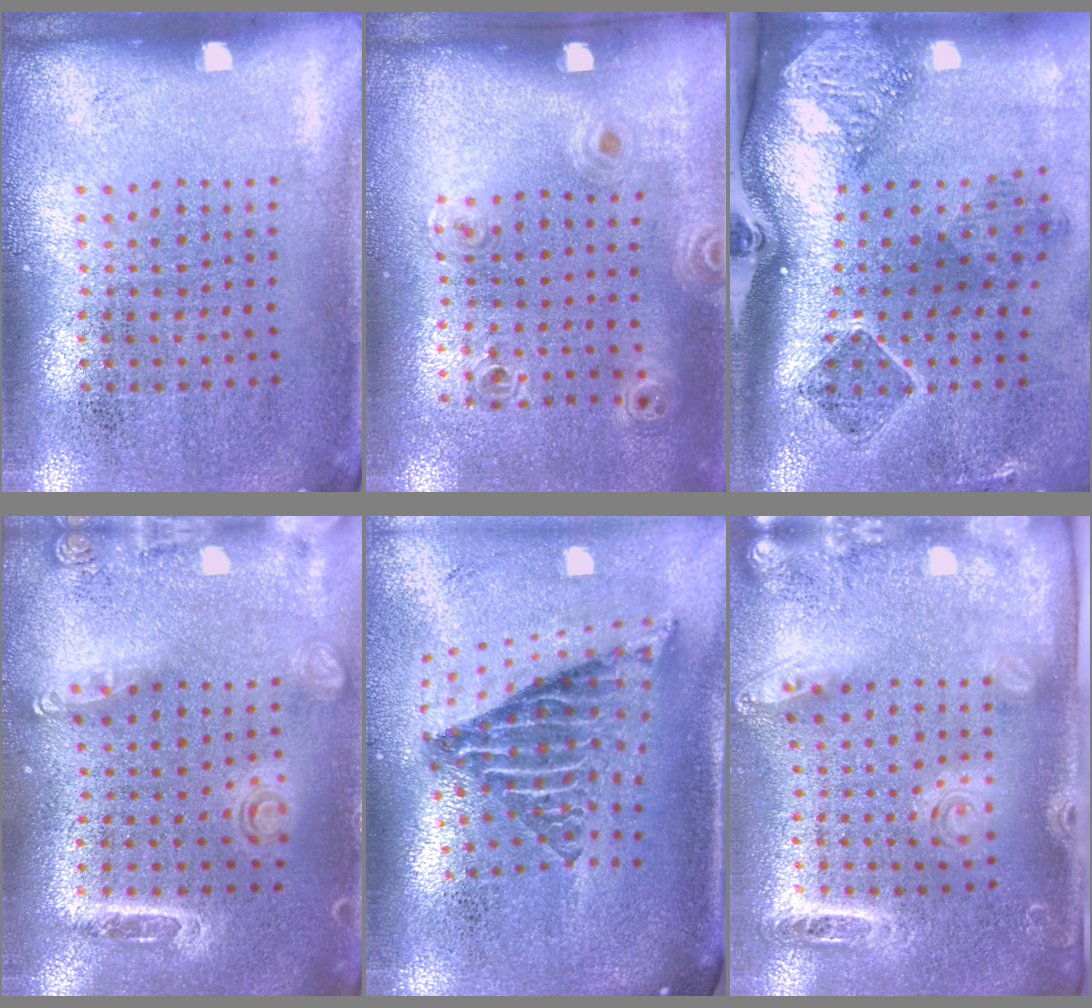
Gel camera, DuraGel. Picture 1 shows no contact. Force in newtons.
{"total": 1.0, "press": 1.0, "slide": 0.2}
{"total": 3.0, "press": 2.0, "slide": 2.3}
{"total": 1.6, "press": 1.5, "slide": 0.6}
{"total": 2.8, "press": 1.7, "slide": 2.2}
{"total": 2.5, "press": 1.9, "slide": 1.6}